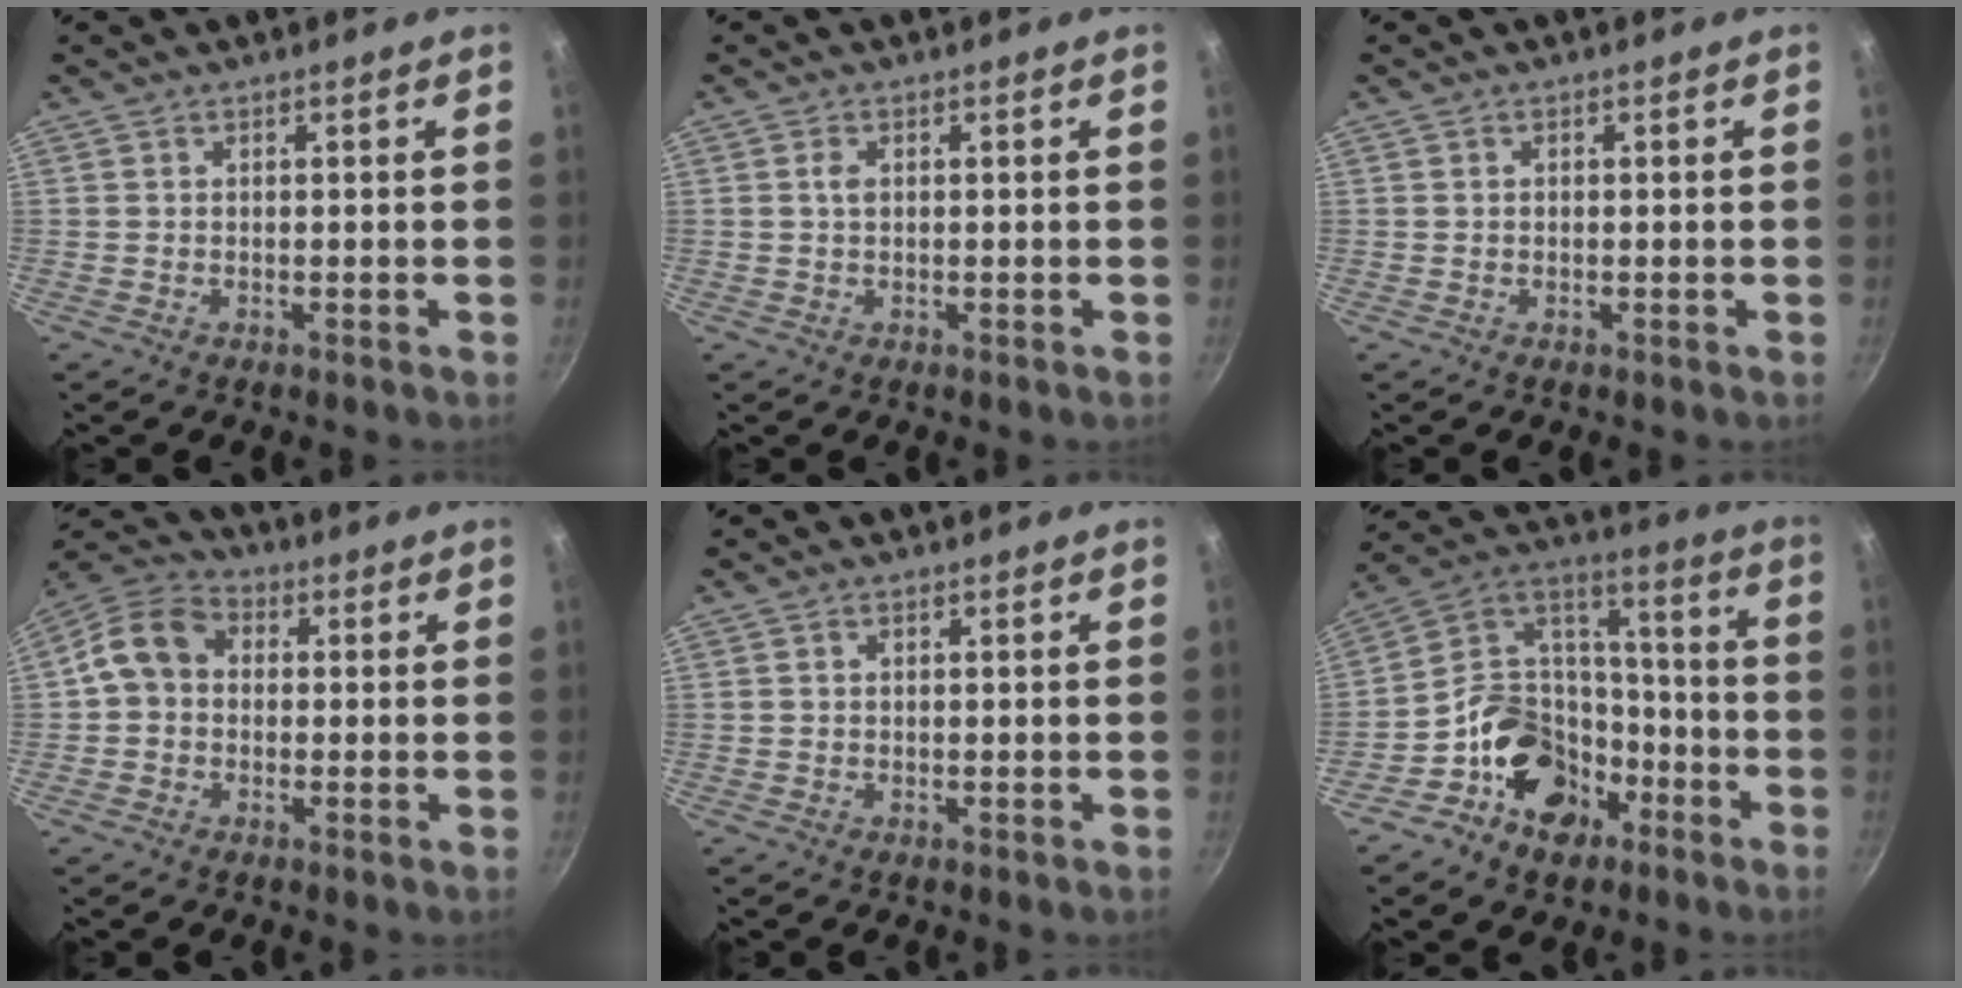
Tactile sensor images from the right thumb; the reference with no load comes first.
{"total": 1.6, "force": [0.3, 1.1, 1.2], "torque": [-0.019, 0.001, 0.004]}
{"total": 0.5, "force": [0.1, 0.5, 0.2], "torque": [-0.002, 0.003, 0.001]}
{"total": 9.2, "force": [0.4, 7.5, 5.3], "torque": [-0.074, 0.026, -0.016]}
{"total": 0.8, "force": [0.2, 0.6, 0.5], "torque": [-0.007, 0.005, 0.003]}
{"total": 17.8, "force": [-8.2, 13.1, 8.9], "torque": [-0.120, 0.078, -0.149]}